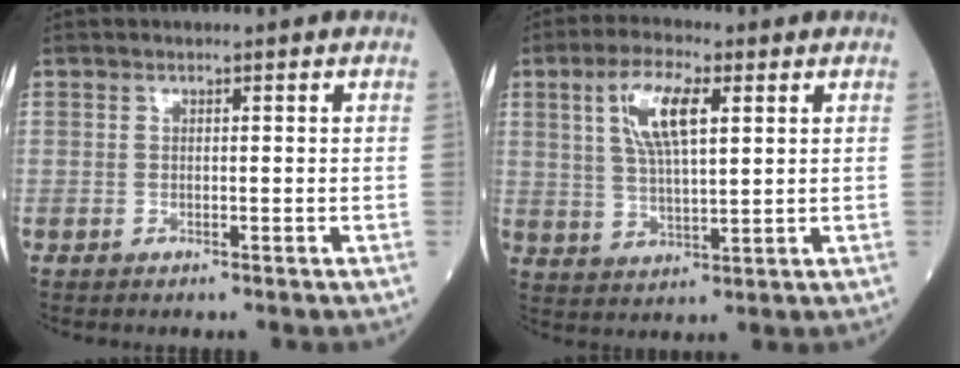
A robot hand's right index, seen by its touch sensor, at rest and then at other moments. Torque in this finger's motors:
{"motor_torque": [0.31, 0.18, 0.20, 0.11]}